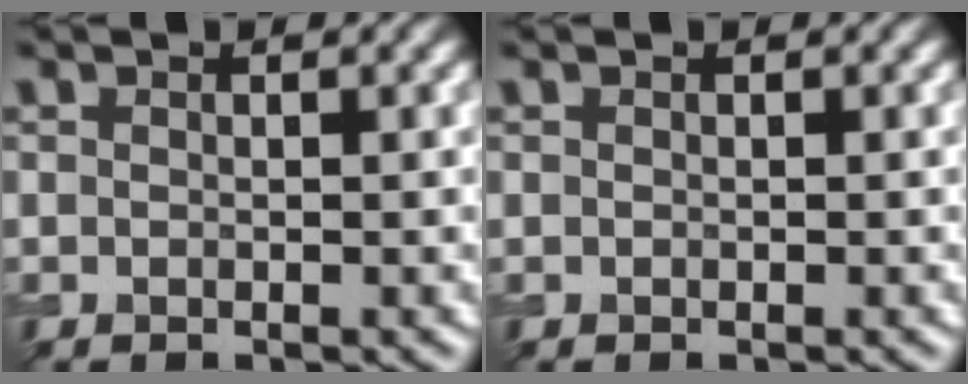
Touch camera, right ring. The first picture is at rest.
{"total": 0.0}